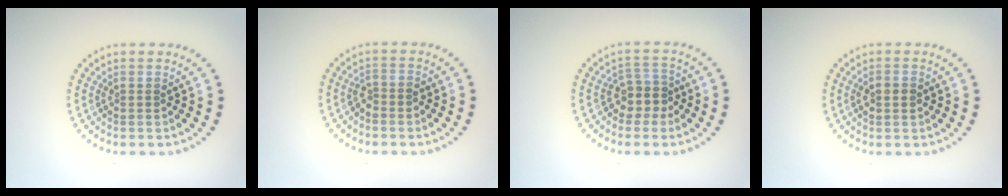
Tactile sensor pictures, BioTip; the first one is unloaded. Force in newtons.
{"total": 1.3, "press": 1.1, "slide": 0.7}
{"total": 2.7, "press": 2.2, "slide": 1.5}
{"total": 1.3, "press": 1.3, "slide": 0.1}